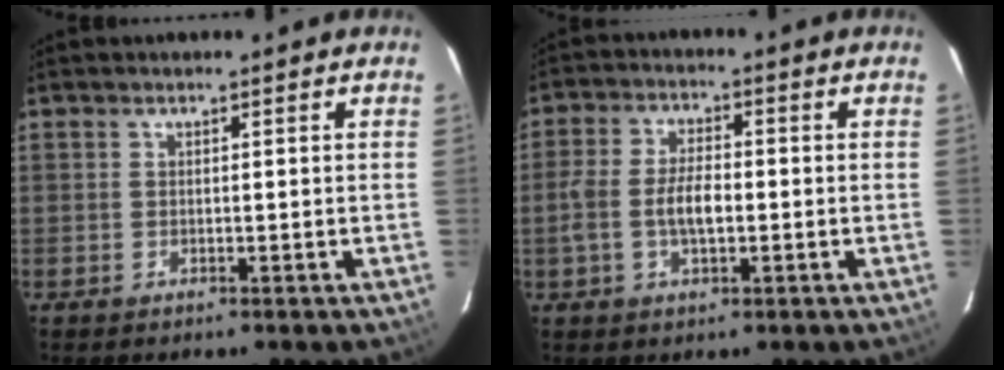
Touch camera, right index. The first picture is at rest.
{"total": 6.4, "force": [-1.3, 2.9, 5.5], "torque": [-0.113, 0.007, -0.024]}